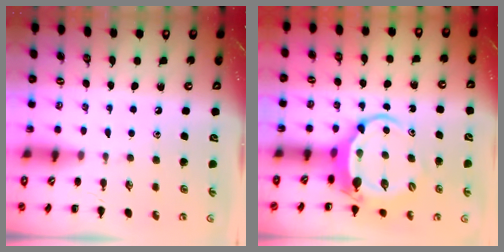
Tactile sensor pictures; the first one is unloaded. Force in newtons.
{"total": 5.9, "press": 5.7, "slide": 1.1}